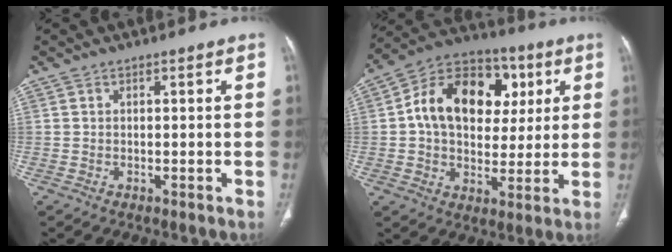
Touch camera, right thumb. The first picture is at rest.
{"total": 19.4, "force": [4.2, 13.8, 13.0], "torque": [-0.178, 0.014, 0.064]}